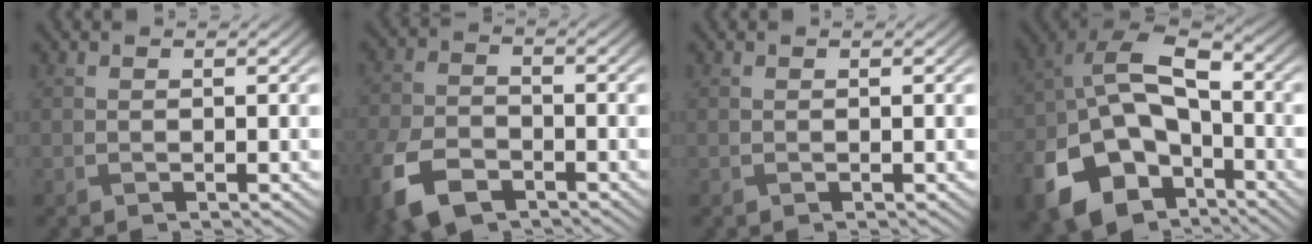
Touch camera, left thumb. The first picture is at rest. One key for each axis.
{"total": 9.5, "fx": -5.7, "fy": 5.3, "fz": 5.4, "tx": -0.145, "ty": -0.035, "tz": -0.109}
{"total": 0.0}
{"total": 16.4, "fx": -7.5, "fy": 10.7, "fz": 9.9, "tx": -0.231, "ty": -0.042, "tz": -0.133}